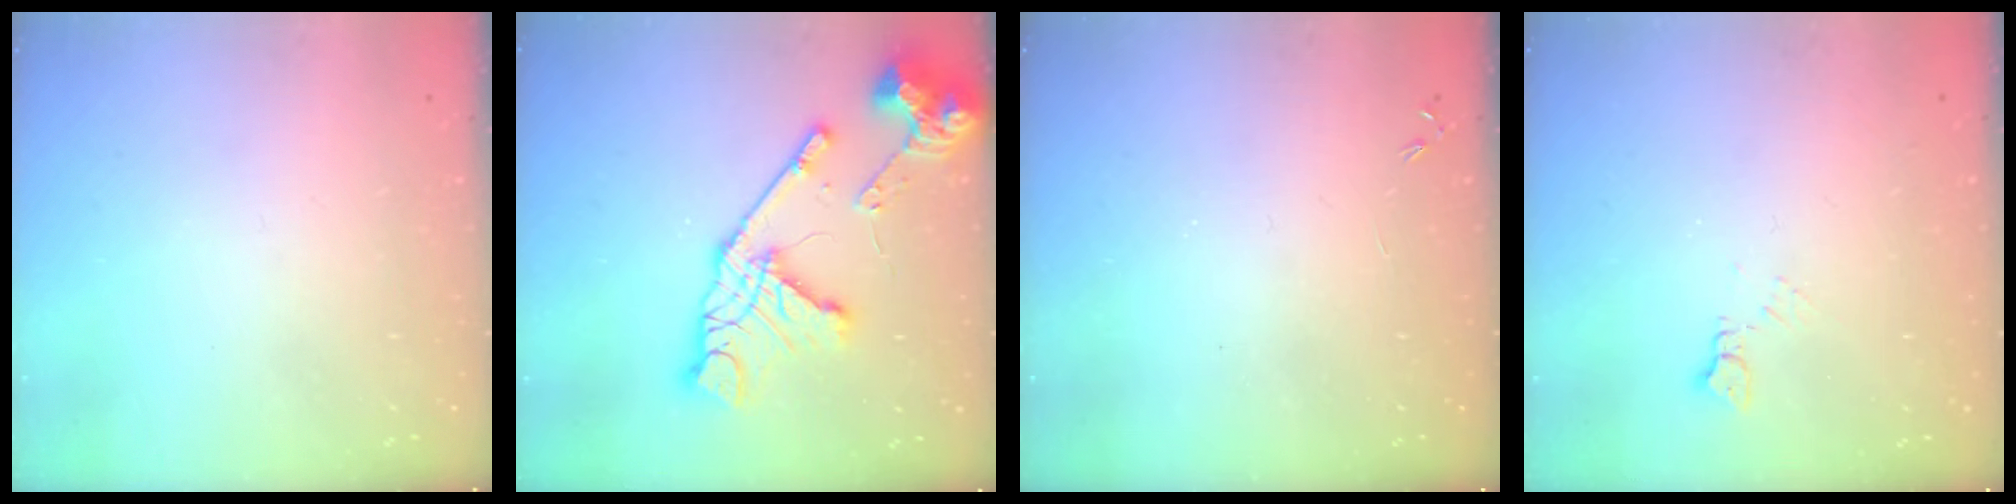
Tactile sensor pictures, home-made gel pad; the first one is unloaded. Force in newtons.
{"total": 19.9, "press": 19.8, "slide": 2.1}
{"total": 0.0}
{"total": 3.6, "press": 3.5, "slide": 0.6}